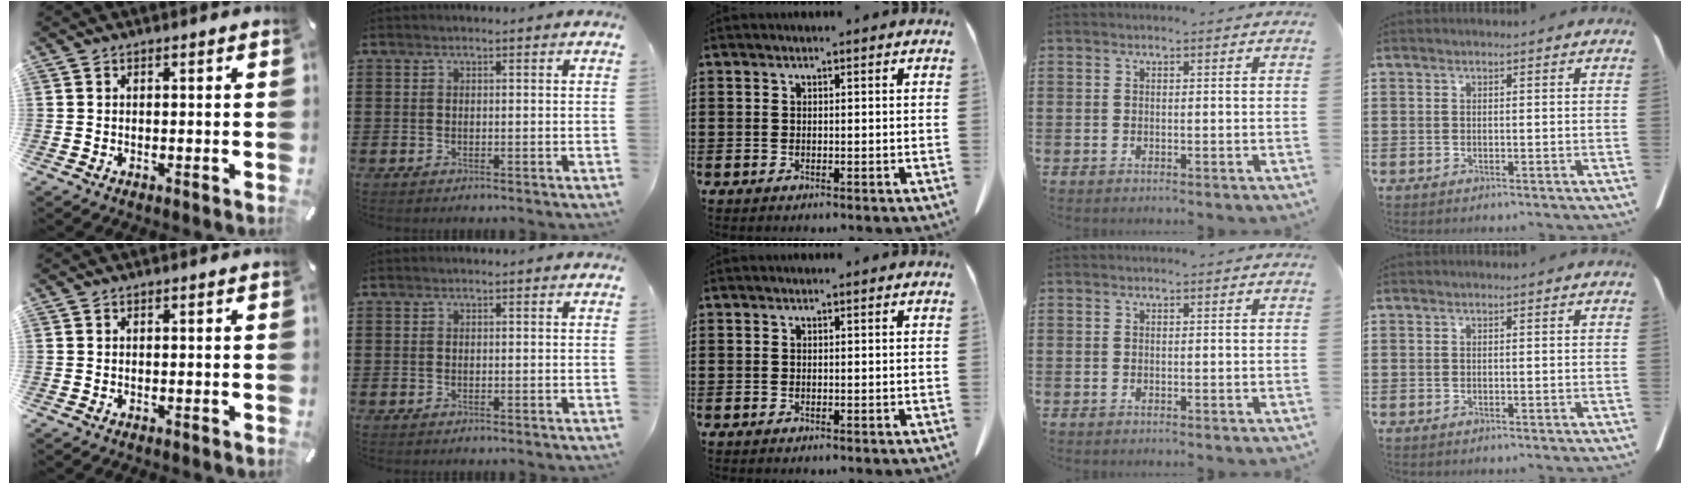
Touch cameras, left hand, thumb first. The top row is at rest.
{}